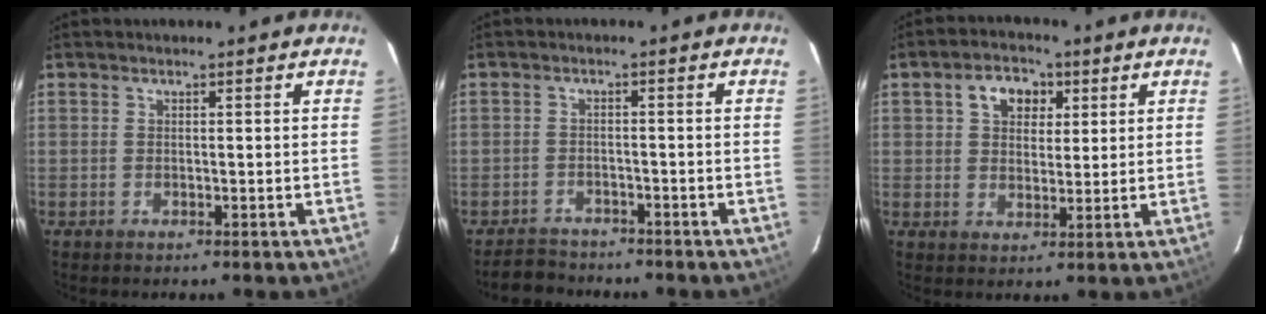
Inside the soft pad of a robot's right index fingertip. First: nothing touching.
{"total": 5.9, "force": [-5.4, 2.4, 0.3], "torque": [-0.024, 0.011, -0.088]}
{"total": 6.8, "force": [2.7, 4.8, 3.9], "torque": [-0.064, 0.022, 0.045]}